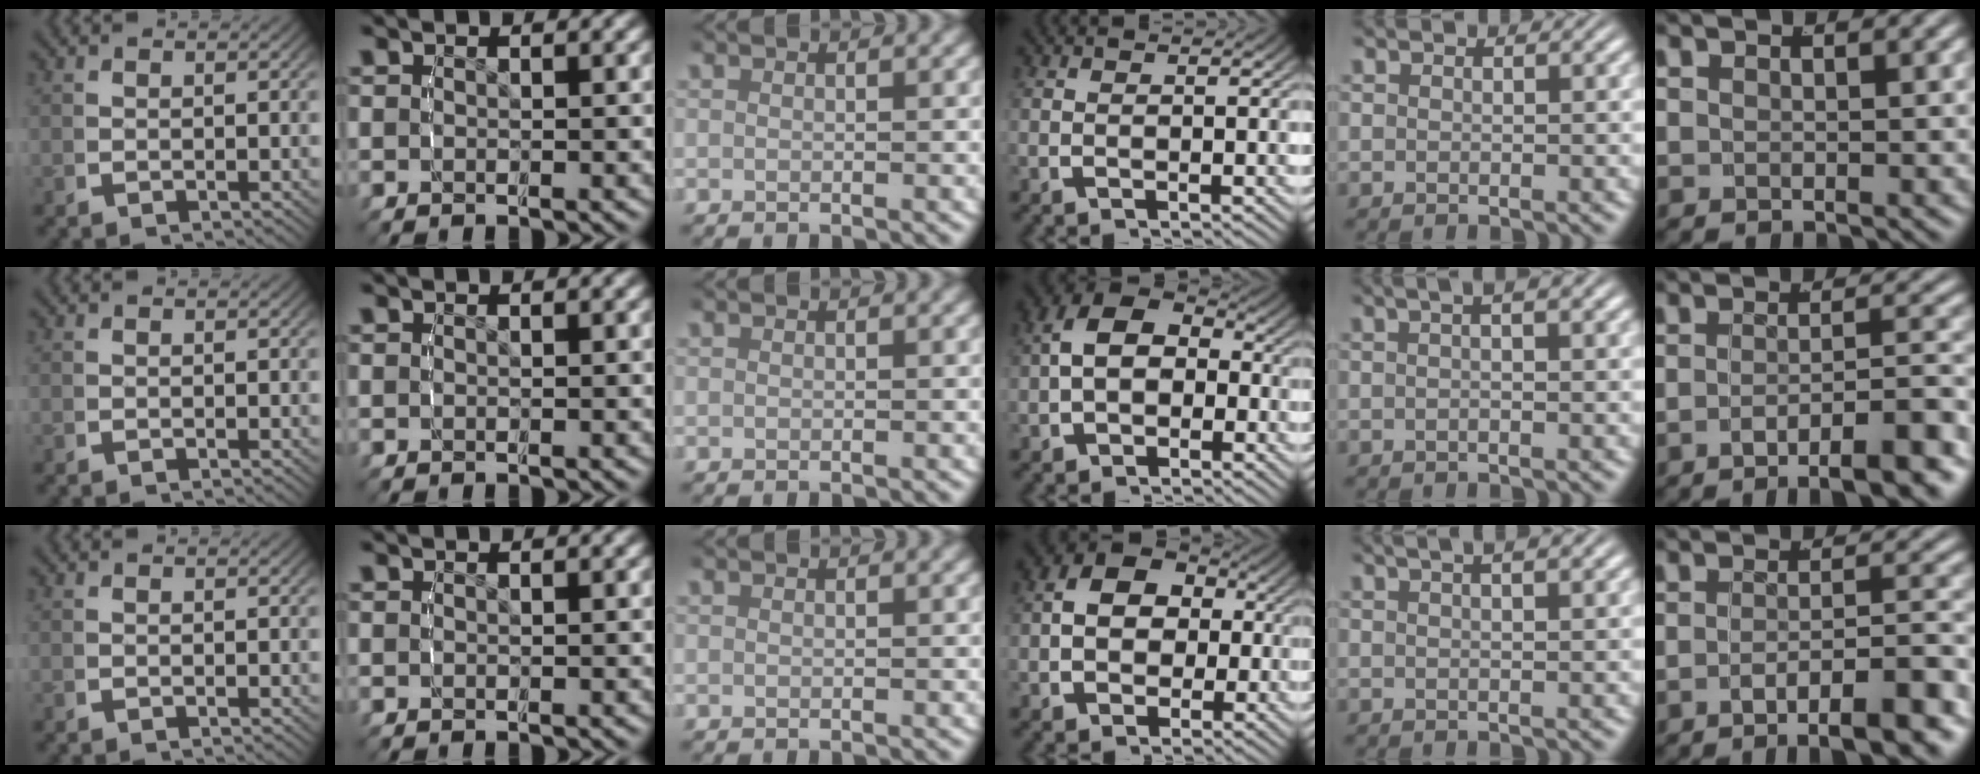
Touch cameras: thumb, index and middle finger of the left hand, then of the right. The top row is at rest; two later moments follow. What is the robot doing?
{"motion": "lift_and_place", "object": "cloth"}